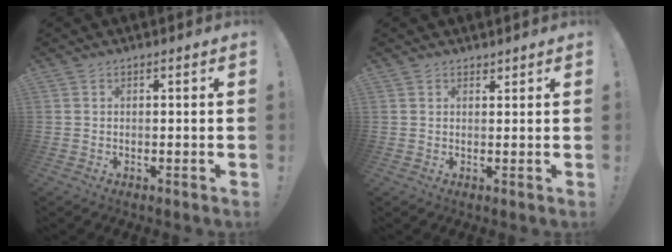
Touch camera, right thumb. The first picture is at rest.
{"total": 1.5, "force": [1.2, 0.8, 0.3], "torque": [0.003, -0.008, 0.021]}